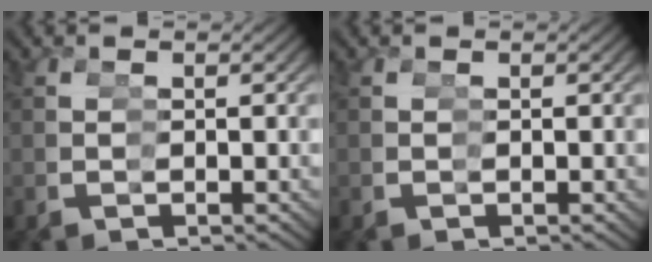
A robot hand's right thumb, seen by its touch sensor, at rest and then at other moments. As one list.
[{"total": 0.0}]